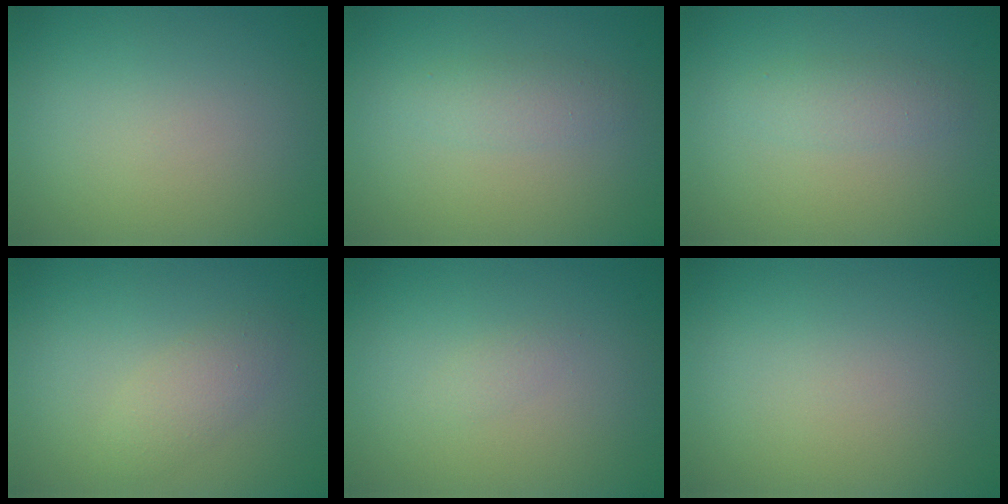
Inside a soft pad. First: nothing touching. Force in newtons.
{"total": 1.6, "press": 1.6, "slide": 0.1}
{"total": 1.6, "press": 1.6, "slide": 0.1}
{"total": 2.0, "press": 2.0, "slide": 0.2}
{"total": 0.7, "press": 0.7, "slide": 0.1}
{"total": 0.0}